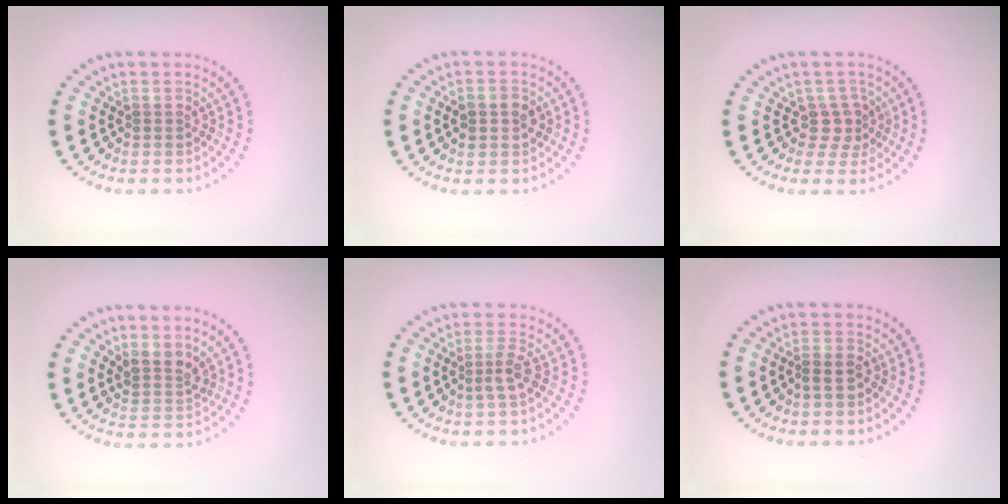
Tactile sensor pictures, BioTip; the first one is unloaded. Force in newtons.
{"total": 2.8, "press": 2.8, "slide": 0.1}
{"total": 2.2, "press": 1.7, "slide": 1.4}
{"total": 2.4, "press": 1.9, "slide": 1.5}
{"total": 1.9, "press": 1.4, "slide": 1.3}
{"total": 1.4, "press": 1.1, "slide": 0.8}